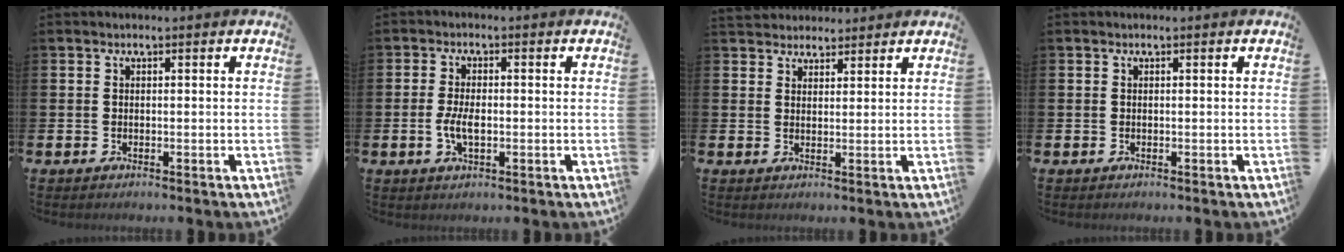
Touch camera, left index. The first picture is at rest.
{"total": 3.5, "force": [-0.6, 1.6, 3.0], "torque": [-0.057, -0.001, -0.014]}
{"total": 3.3, "force": [3.1, 1.3, -0.2], "torque": [0.001, -0.010, 0.056]}
{"total": 0.0}